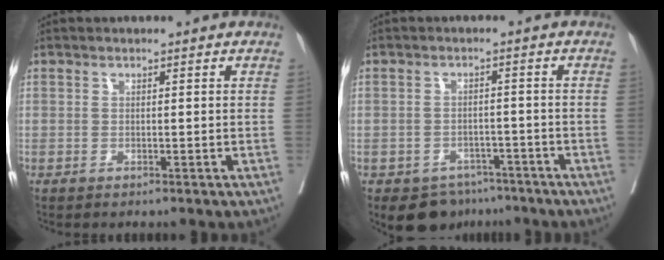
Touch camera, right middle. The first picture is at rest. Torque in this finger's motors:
{"motor_torque": [0.33, -0.25, 0.04, 0.01]}